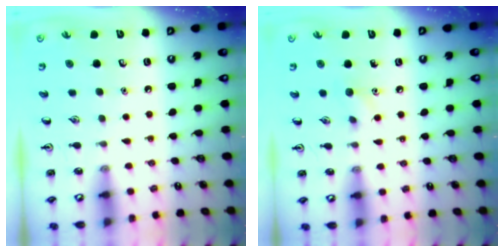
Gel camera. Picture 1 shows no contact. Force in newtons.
{"total": 5.7, "press": 5.4, "slide": 1.9}